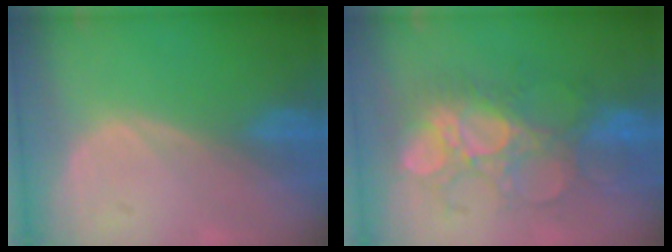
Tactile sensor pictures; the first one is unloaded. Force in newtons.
{"total": 9.2, "press": 9.2, "slide": 0.5}